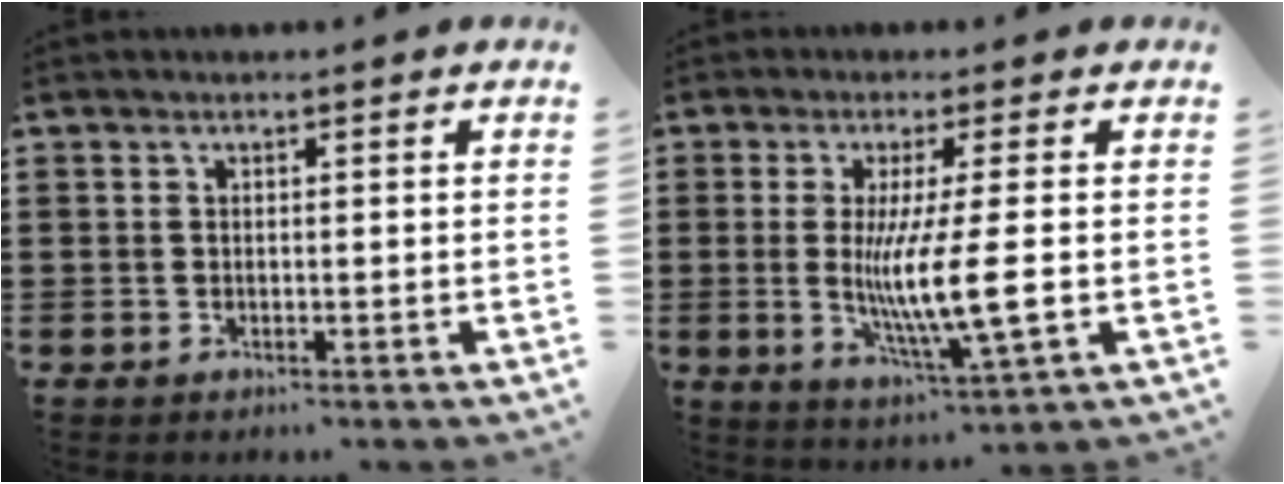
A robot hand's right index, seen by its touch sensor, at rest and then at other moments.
{"total": 9.1, "force": [-0.8, 0.7, 9.1], "torque": [-0.177, -0.016, -0.020]}